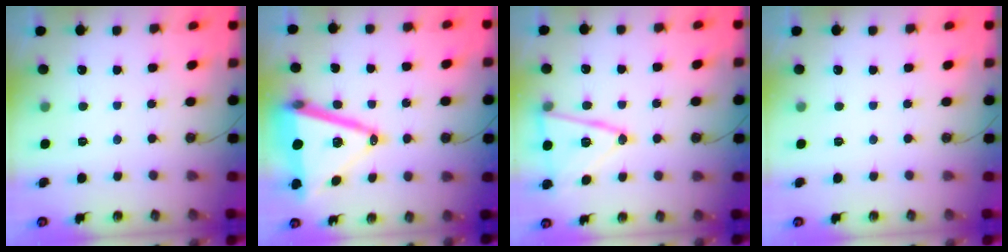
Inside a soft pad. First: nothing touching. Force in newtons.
{"total": 22.0, "press": 21.6, "slide": 3.6}
{"total": 14.9, "press": 14.6, "slide": 3.1}
{"total": 0.0}